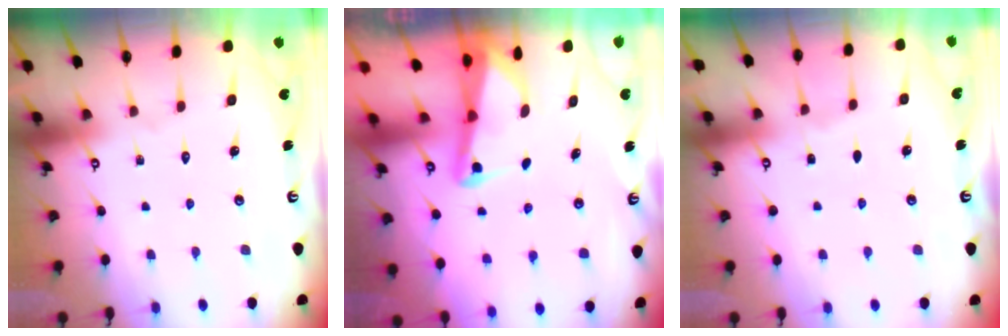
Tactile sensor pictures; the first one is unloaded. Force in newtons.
{"total": 2.7, "press": 2.6, "slide": 0.6}
{"total": 2.5, "press": 2.5, "slide": 0.4}